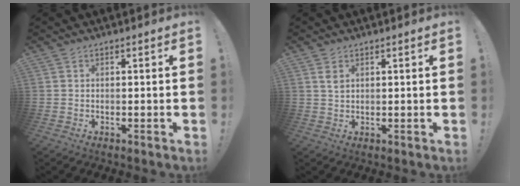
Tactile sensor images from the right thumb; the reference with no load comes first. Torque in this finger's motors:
{"motor_torque": [0.06, 0.41, -0.25, 0.00, 0.11]}